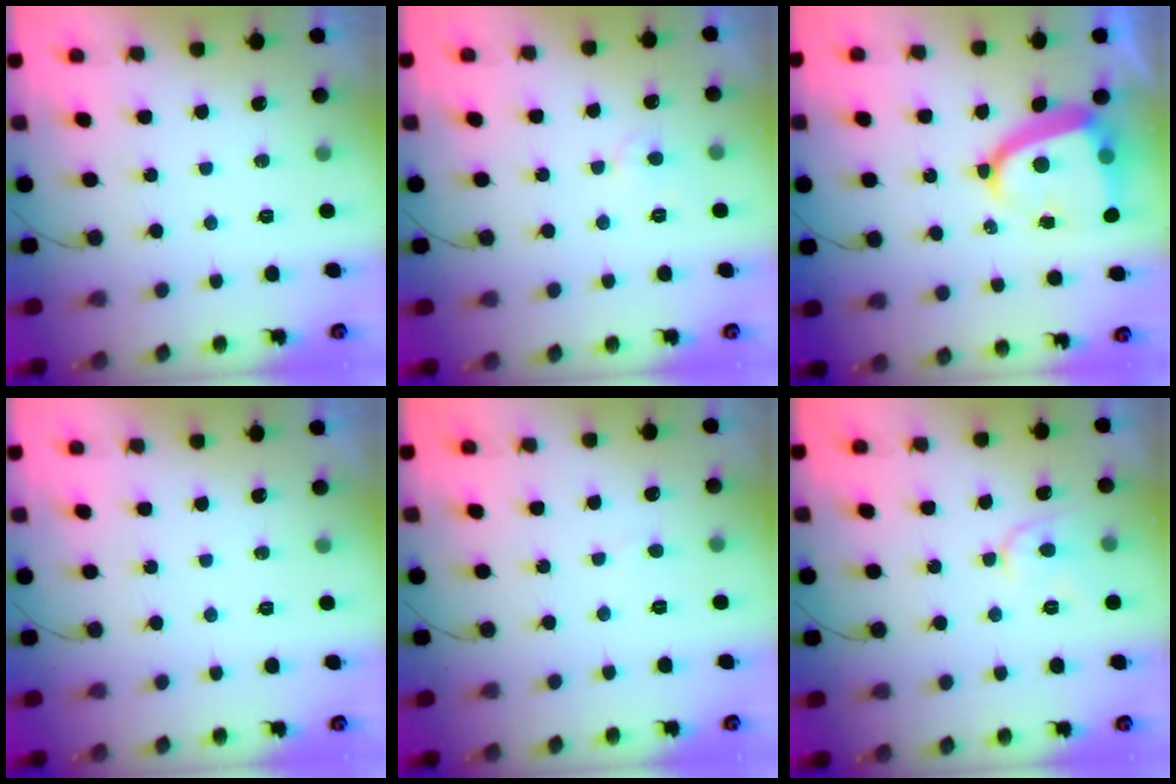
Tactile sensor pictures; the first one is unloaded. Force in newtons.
{"total": 4.5, "press": 4.5, "slide": 0.4}
{"total": 13.5, "press": 13.4, "slide": 1.8}
{"total": 0.0}
{"total": 2.2, "press": 2.2, "slide": 0.2}
{"total": 6.4, "press": 6.4, "slide": 0.8}